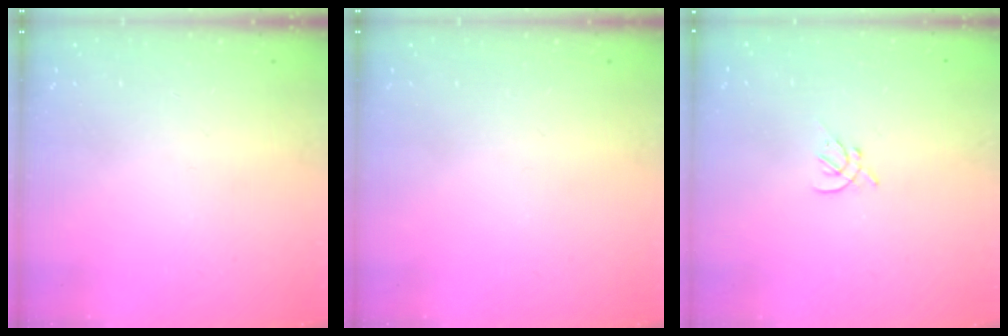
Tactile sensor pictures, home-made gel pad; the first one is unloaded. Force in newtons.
{"total": 0.0}
{"total": 2.0, "press": 1.9, "slide": 0.5}